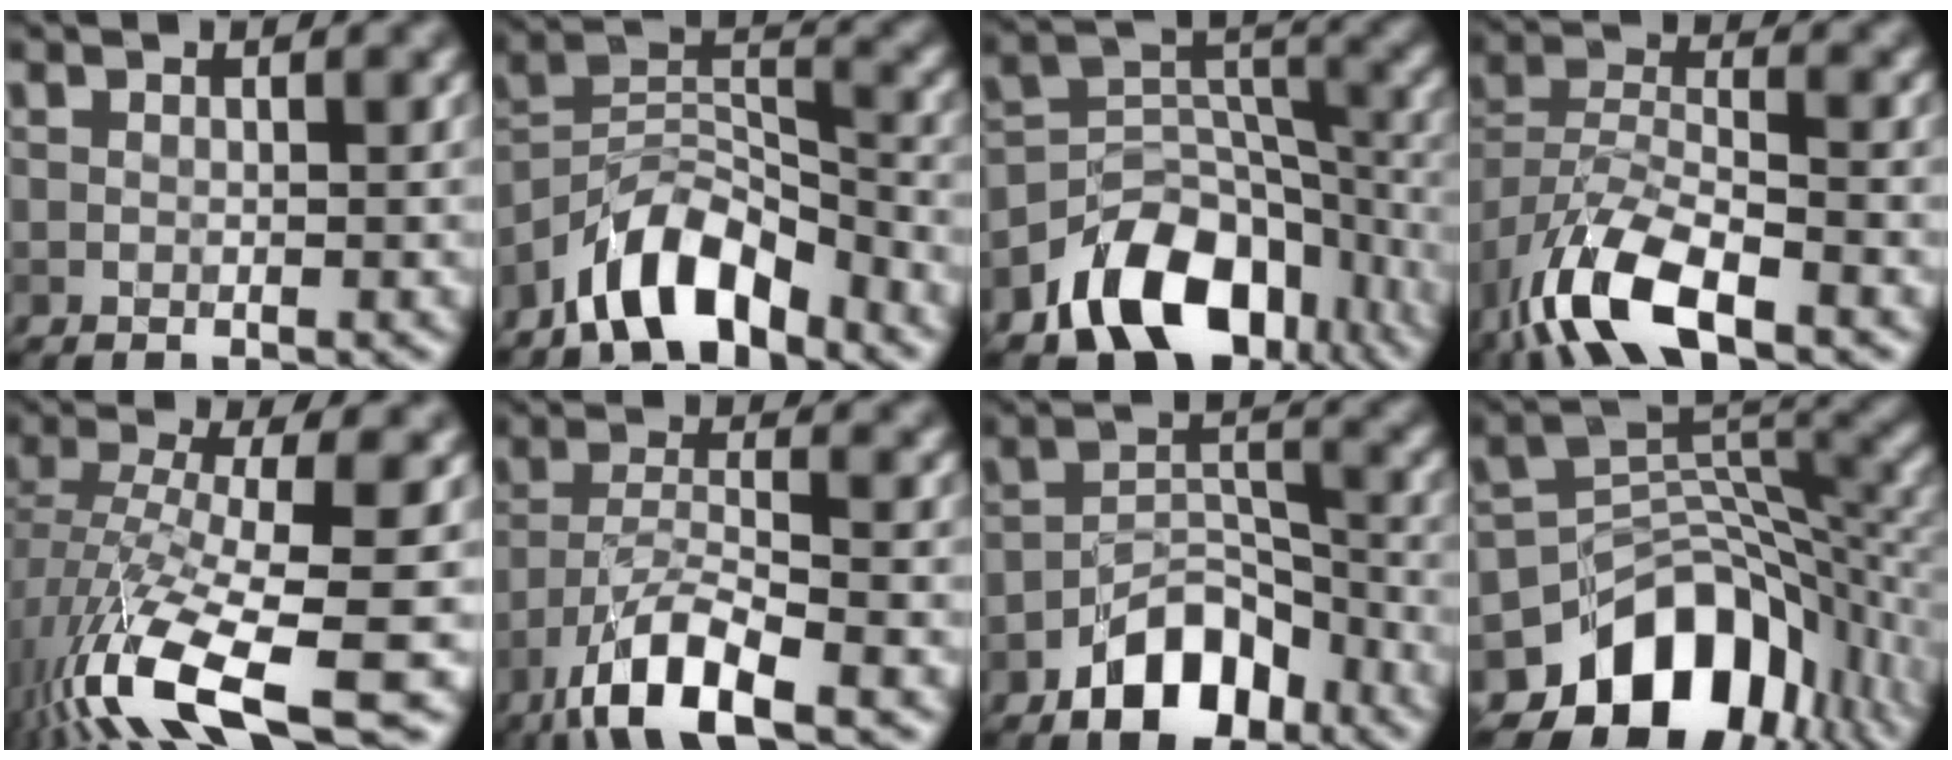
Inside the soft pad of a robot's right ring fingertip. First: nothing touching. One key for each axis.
{"total": 7.3, "fx": -5.6, "fy": 2.8, "fz": 3.9, "tx": -0.055, "ty": 0.011, "tz": -0.110}
{"total": 10.5, "fx": -6.4, "fy": 6.7, "fz": 5.0, "tx": -0.062, "ty": -0.006, "tz": -0.112}
{"total": 9.0, "fx": -5.6, "fy": 3.5, "fz": 6.1, "tx": -0.115, "ty": 0.000, "tz": -0.115}
{"total": 12.4, "fx": -5.4, "fy": 3.3, "fz": 10.7, "tx": -0.218, "ty": -0.011, "tz": -0.089}
{"total": 7.5, "fx": -4.9, "fy": 1.9, "fz": 5.4, "tx": -0.097, "ty": -0.001, "tz": -0.097}
{"total": 6.5, "fx": -4.2, "fy": 3.5, "fz": 3.5, "tx": -0.046, "ty": 0.008, "tz": -0.080}
{"total": 13.0, "fx": -6.7, "fy": 8.8, "fz": 6.9, "tx": -0.109, "ty": -0.006, "tz": -0.111}